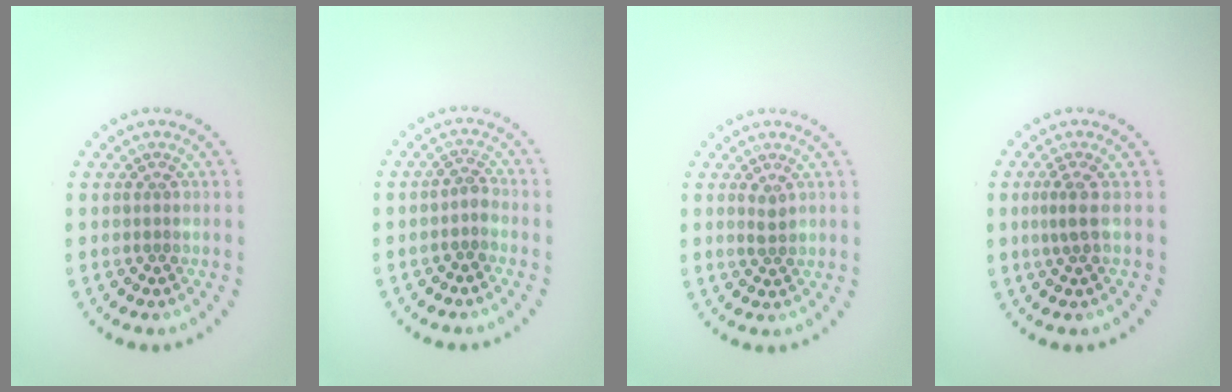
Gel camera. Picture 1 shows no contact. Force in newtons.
{"total": 1.3, "press": 1.1, "slide": 0.7}
{"total": 1.1, "press": 1.1, "slide": 0.3}
{"total": 1.9, "press": 1.3, "slide": 1.3}